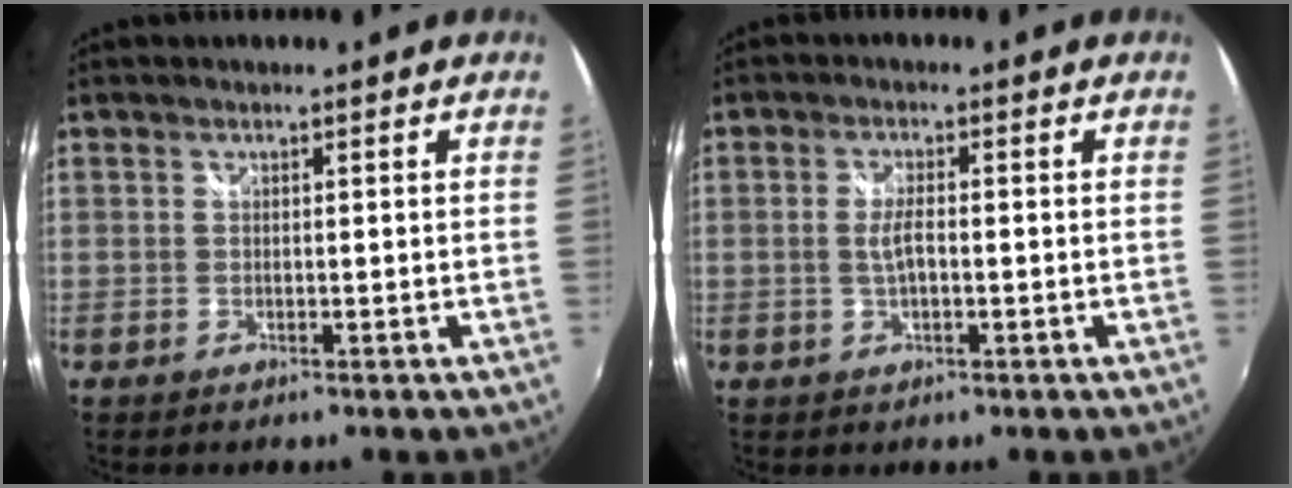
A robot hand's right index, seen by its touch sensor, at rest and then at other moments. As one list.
[{"total": 3.1, "force": [-0.5, 0.9, 3.0], "torque": [-0.058, -0.001, -0.008]}]